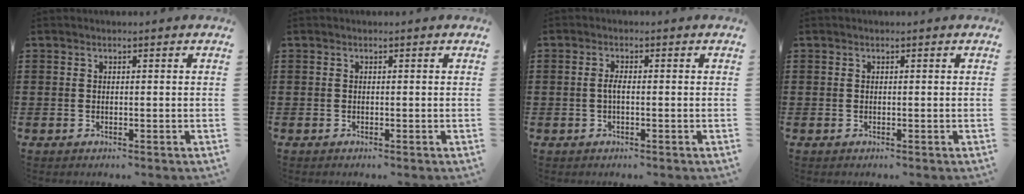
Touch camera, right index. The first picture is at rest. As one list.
[{"total": 0.0}, {"total": 1.8, "force": [-0.5, 0.4, 1.7], "torque": [-0.040, -0.002, -0.013]}, {"total": 0.0}]